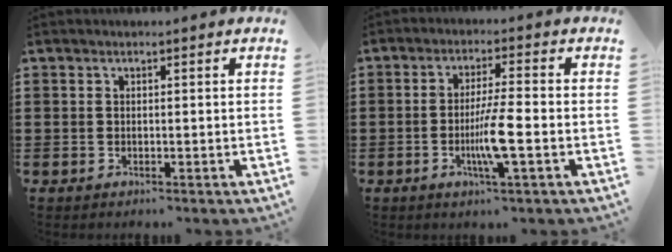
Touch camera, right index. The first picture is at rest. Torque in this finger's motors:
{"motor_torque": [2.14, 0.00, 0.22, 0.11]}